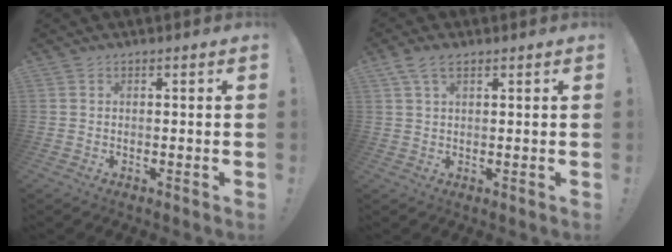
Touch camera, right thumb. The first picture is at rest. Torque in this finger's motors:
{"motor_torque": [0.05, 0.05, 0.31, 0.41, 0.00]}